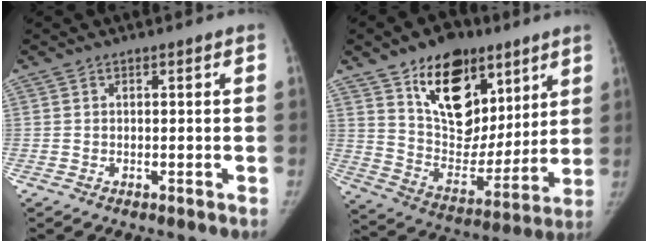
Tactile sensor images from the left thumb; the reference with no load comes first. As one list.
[{"total": 21.9, "force": [11.7, 13.8, 12.3], "torque": [-0.135, -0.052, 0.199]}]